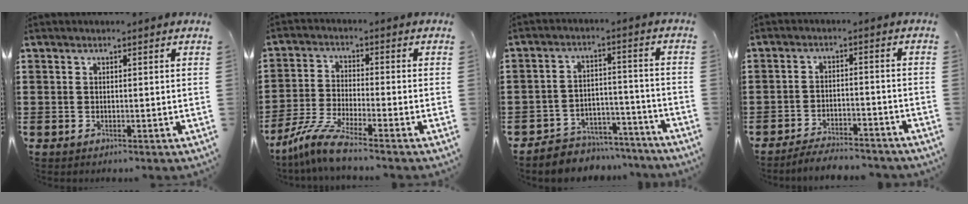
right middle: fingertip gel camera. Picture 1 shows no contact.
{"total": 6.6, "force": [-5.4, 0.1, 3.8], "torque": [-0.094, -0.019, -0.110]}
{"total": 5.2, "force": [-5.0, 1.5, 0.0], "torque": [-0.003, 0.018, -0.104]}
{"total": 4.0, "force": [-3.9, 0.3, 0.7], "torque": [-0.013, 0.006, -0.081]}